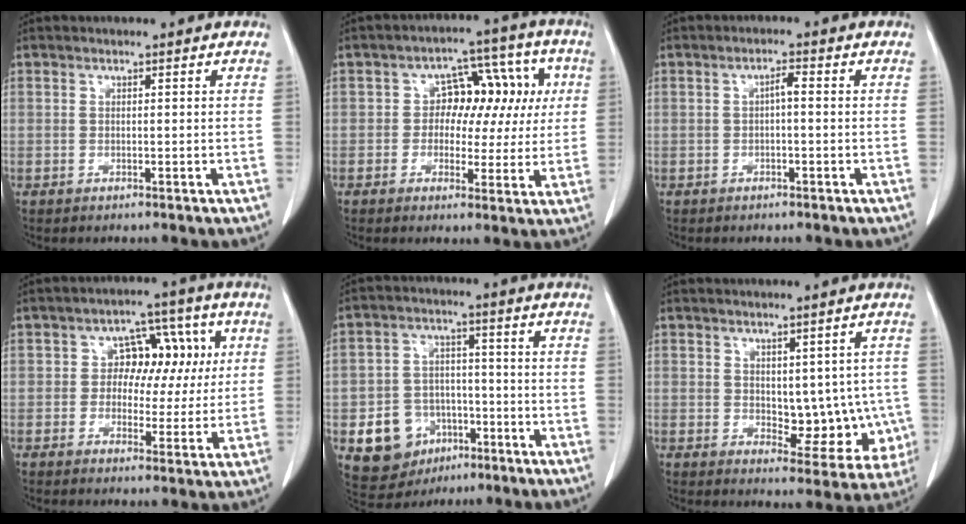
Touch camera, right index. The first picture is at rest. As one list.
[{"total": 9.5, "force": [1.0, 6.7, 6.6], "torque": [-0.062, 0.043, 0.011]}, {"total": 1.7, "force": [-0.1, 0.3, 1.7], "torque": [-0.029, 0.005, -0.002]}, {"total": 8.1, "force": [1.2, 6.0, 5.3], "torque": [-0.049, 0.029, 0.017]}, {"total": 9.7, "force": [-3.8, 8.3, 3.3], "torque": [-0.066, 0.020, -0.051]}, {"total": 8.5, "force": [-0.2, 4.8, 7.1], "torque": [-0.064, 0.002, 0.011]}]